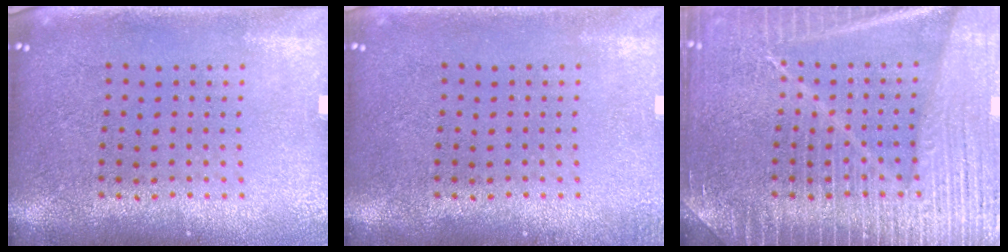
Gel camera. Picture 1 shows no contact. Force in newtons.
{"total": 0.8, "press": 0.8, "slide": 0.1}
{"total": 6.7, "press": 6.7, "slide": 1.0}